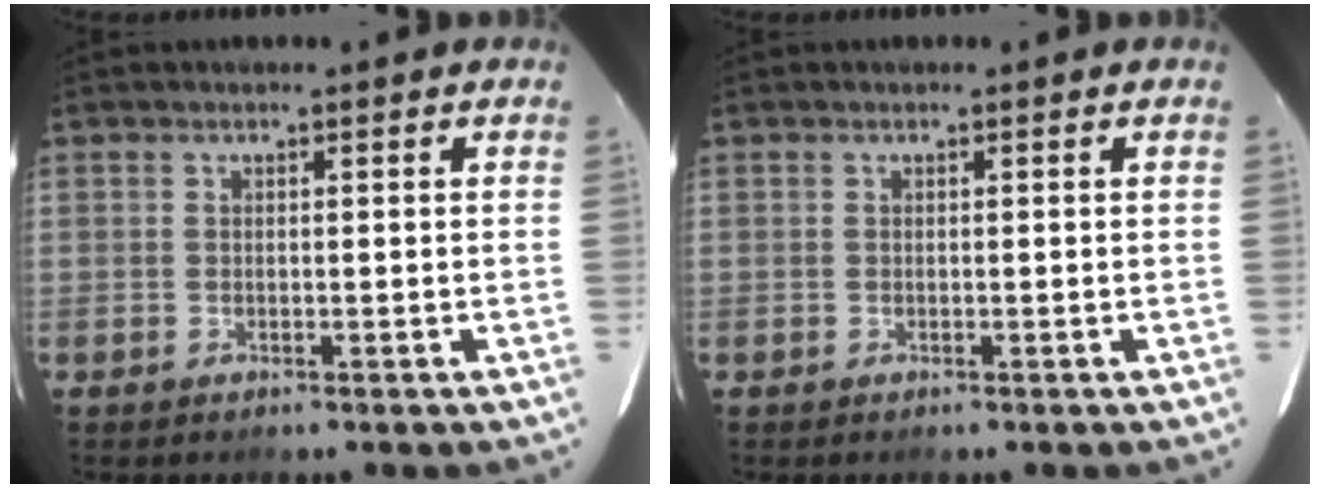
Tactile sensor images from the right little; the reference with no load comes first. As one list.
[{"total": 0.0}]